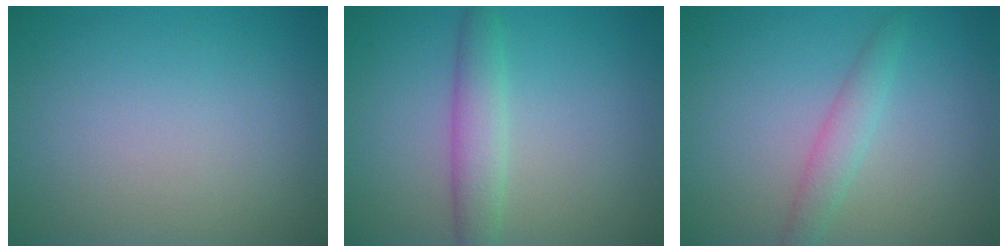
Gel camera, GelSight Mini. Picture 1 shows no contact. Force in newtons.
{"total": 2.4, "press": 2.4, "slide": 0.2}
{"total": 2.1, "press": 2.1, "slide": 0.1}